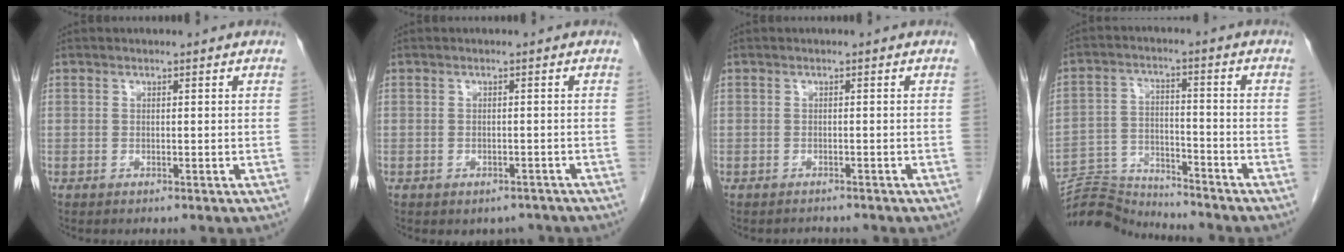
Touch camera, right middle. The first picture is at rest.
{"total": 2.7, "force": [-2.2, 1.6, 0.4], "torque": [-0.001, 0.007, -0.027]}
{"total": 1.4, "force": [-1.3, 0.3, -0.2], "torque": [-0.001, -0.004, -0.018]}
{"total": 10.1, "force": [-10.1, 0.3, 0.3], "torque": [-0.009, 0.010, -0.182]}